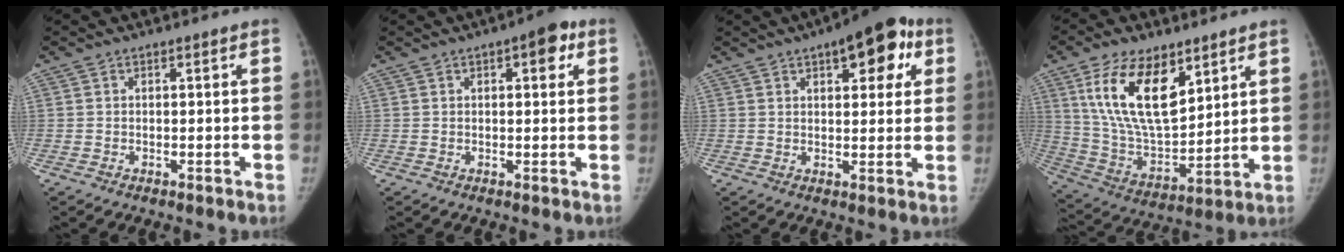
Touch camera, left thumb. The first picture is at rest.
{"total": 5.0, "force": [2.1, 2.1, 4.0], "torque": [-0.030, 0.000, 0.018]}
{"total": 12.3, "force": [5.7, 5.4, 9.5], "torque": [-0.077, 0.000, 0.068]}
{"total": 18.7, "force": [9.0, 9.1, 13.6], "torque": [-0.217, -0.046, 0.178]}